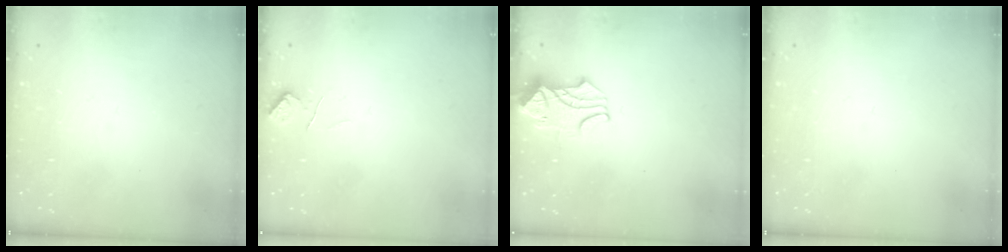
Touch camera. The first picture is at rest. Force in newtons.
{"total": 1.0, "press": 0.7, "slide": 0.6}
{"total": 1.2, "press": 0.0, "slide": 1.2}
{"total": 0.0}